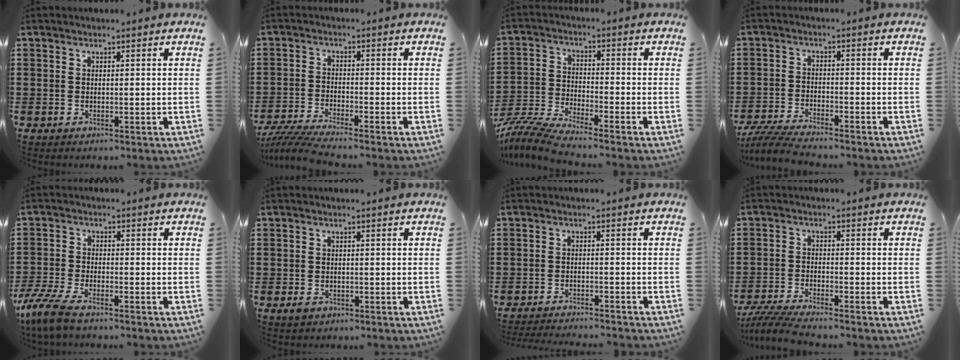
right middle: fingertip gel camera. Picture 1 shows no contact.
{"total": 4.4, "force": [-4.1, -0.2, 1.5], "torque": [-0.047, -0.016, -0.086]}
{"total": 6.3, "force": [-5.9, 0.2, 2.1], "torque": [-0.058, -0.010, -0.120]}
{"total": 5.0, "force": [-4.7, 0.2, 1.6], "torque": [-0.047, -0.011, -0.096]}
{"total": 5.5, "force": [-4.2, 1.6, 3.1], "torque": [-0.085, -0.010, -0.087]}
{"total": 1.2, "force": [-0.8, 0.7, 0.5], "torque": [-0.013, -0.001, -0.016]}
{"total": 2.6, "force": [-2.6, -0.1, 0.1], "torque": [-0.006, -0.002, -0.055]}
{"total": 4.7, "force": [-4.4, 0.1, 1.6], "torque": [-0.048, -0.015, -0.090]}